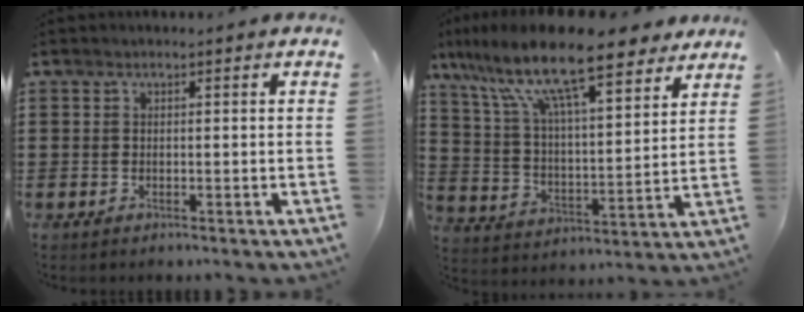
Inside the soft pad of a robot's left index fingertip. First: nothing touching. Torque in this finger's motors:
{"motor_torque": [2.14, 0.00, 0.63, 0.21]}